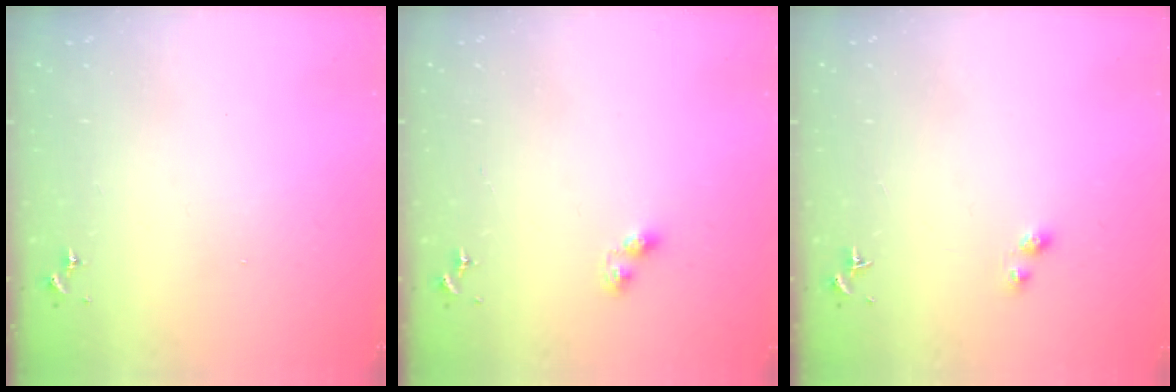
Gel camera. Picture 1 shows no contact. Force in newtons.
{"total": 2.8, "press": 2.8, "slide": 0.5}
{"total": 2.9, "press": 2.9, "slide": 0.5}